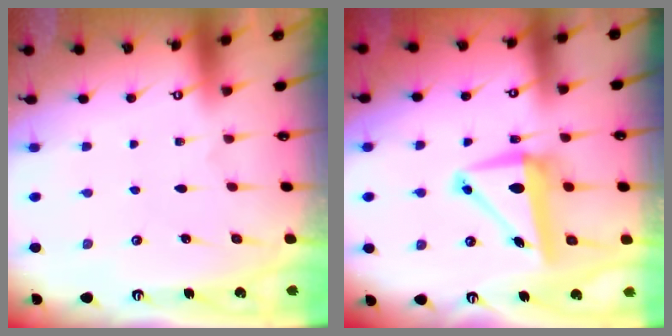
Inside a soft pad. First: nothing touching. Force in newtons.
{"total": 8.5, "press": 8.2, "slide": 2.1}